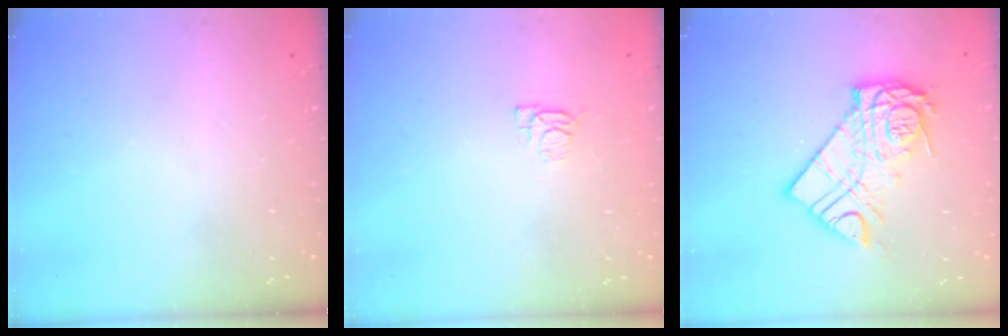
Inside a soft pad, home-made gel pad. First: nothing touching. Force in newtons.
{"total": 4.9, "press": 4.8, "slide": 0.6}
{"total": 12.9, "press": 12.9, "slide": 1.0}